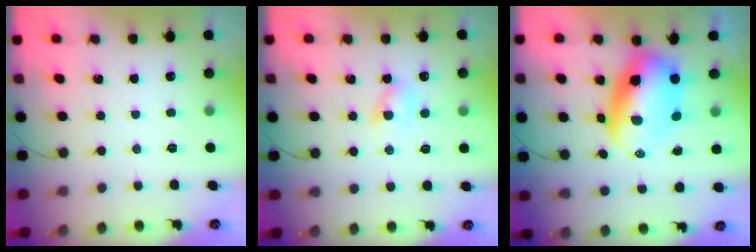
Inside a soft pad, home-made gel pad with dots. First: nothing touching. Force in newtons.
{"total": 2.8, "press": 2.5, "slide": 1.3}
{"total": 10.8, "press": 10.4, "slide": 2.7}